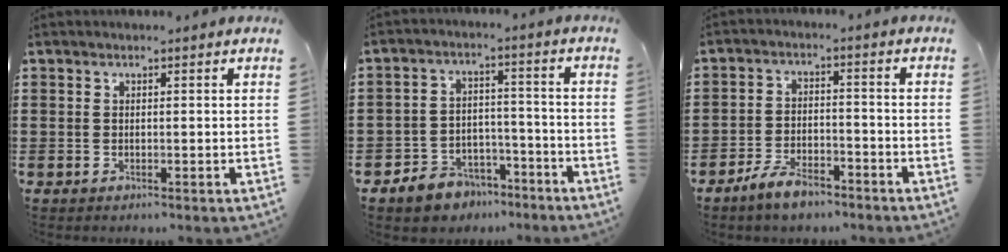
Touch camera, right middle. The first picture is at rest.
{"total": 5.6, "force": [-5.0, 2.5, 0.2], "torque": [-0.017, 0.021, -0.100]}
{"total": 5.4, "force": [-4.5, 1.7, 2.5], "torque": [-0.062, 0.004, -0.088]}